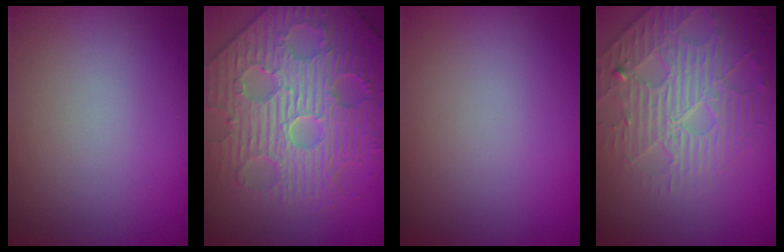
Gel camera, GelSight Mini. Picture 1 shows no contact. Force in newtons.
{"total": 7.2, "press": 6.0, "slide": 3.9}
{"total": 0.0}
{"total": 4.1, "press": 4.0, "slide": 1.0}